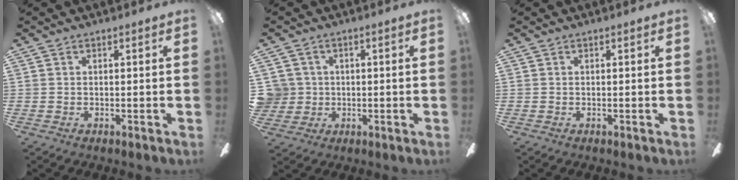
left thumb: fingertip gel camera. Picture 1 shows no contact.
{"total": 6.0, "force": [0.9, 5.9, 0.8], "torque": [-0.044, 0.005, 0.021]}
{"total": 0.0}